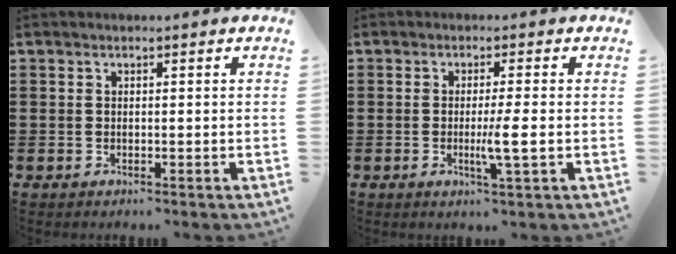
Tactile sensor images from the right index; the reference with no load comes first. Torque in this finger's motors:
{"motor_torque": [2.02, 0.11, 0.16, 0.07]}